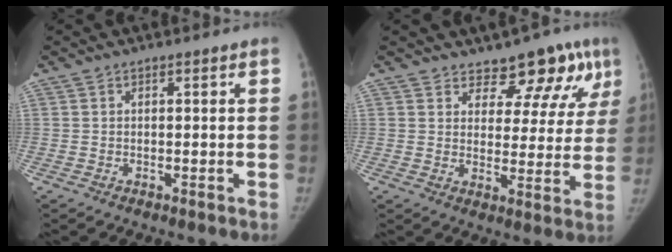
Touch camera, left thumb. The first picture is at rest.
{"total": 11.4, "force": [8.4, 5.9, 4.9], "torque": [-0.010, -0.048, 0.097]}